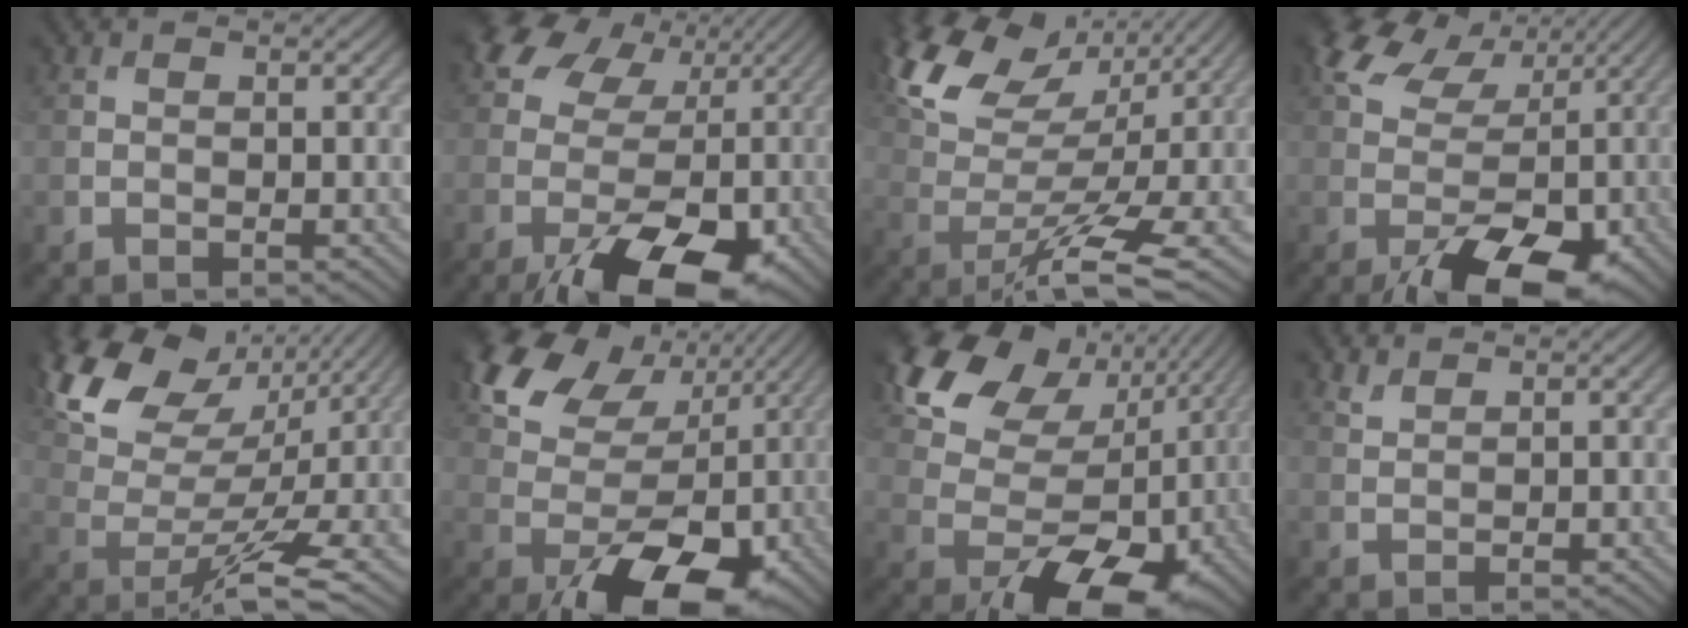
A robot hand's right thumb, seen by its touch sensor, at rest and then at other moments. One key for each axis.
{"total": 16.8, "fx": -3.6, "fy": 11.1, "fz": 12.1, "tx": -0.204, "ty": -0.021, "tz": -0.031}
{"total": 12.4, "fx": 5.5, "fy": 5.3, "fz": 9.8, "tx": -0.195, "ty": 0.001, "tz": 0.107}
{"total": 13.0, "fx": -1.9, "fy": 8.2, "fz": 9.9, "tx": -0.168, "ty": -0.017, "tz": -0.006}
{"total": 13.3, "fx": 6.8, "fy": 6.7, "fz": 9.3, "tx": -0.192, "ty": 0.014, "tz": 0.129}
{"total": 16.5, "fx": 0.1, "fy": 11.2, "fz": 12.1, "tx": -0.189, "ty": -0.004, "tz": 0.040}
{"total": 17.5, "fx": 2.7, "fy": 12.2, "fz": 12.2, "tx": -0.183, "ty": 0.005, "tz": 0.076}
{"total": 1.2, "fx": 1.1, "fy": 0.3, "fz": 0.0, "tx": -0.004, "ty": 0.000, "tz": 0.030}